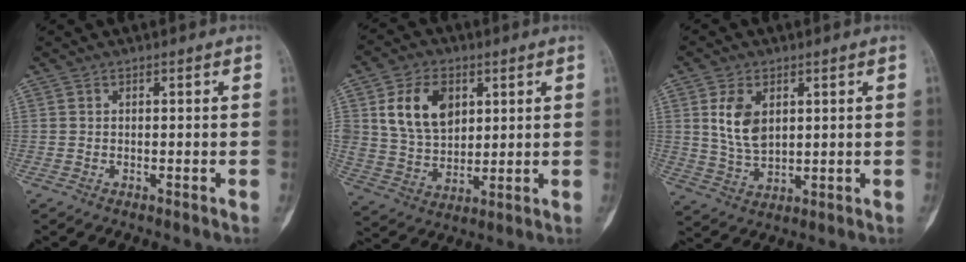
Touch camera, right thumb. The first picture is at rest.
{"total": 12.9, "force": [4.5, 8.8, 8.2], "torque": [-0.122, -0.015, 0.090]}
{"total": 8.0, "force": [2.4, 5.0, 5.7], "torque": [-0.096, -0.012, 0.056]}